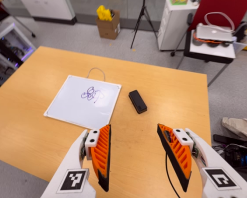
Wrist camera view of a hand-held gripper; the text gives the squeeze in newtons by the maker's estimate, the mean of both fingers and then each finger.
{"total": 0.0}